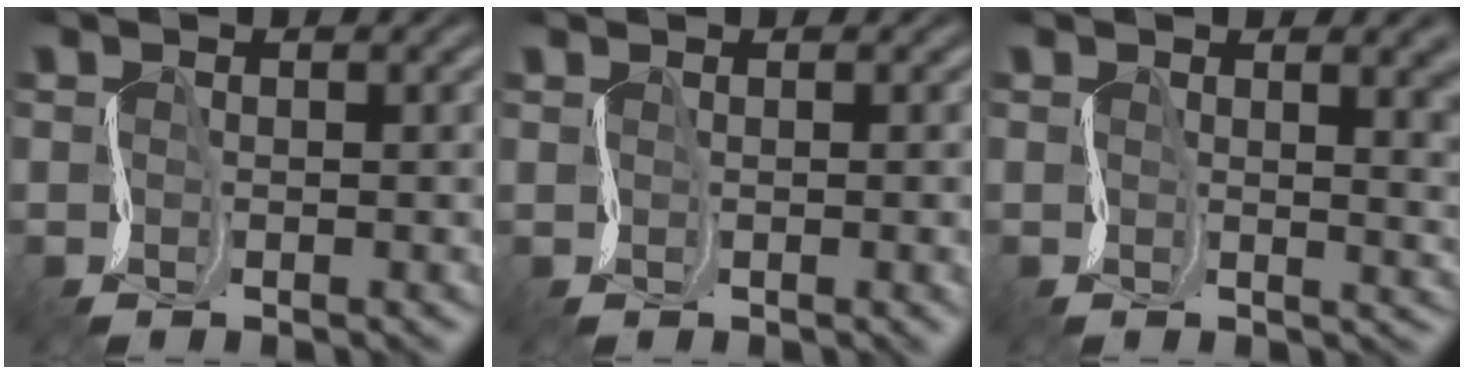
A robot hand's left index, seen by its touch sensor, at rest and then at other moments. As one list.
[{"total": 1.4, "force": [0.4, 0.7, 1.1], "torque": [-0.001, 0.003, 0.008]}, {"total": 6.4, "force": [1.7, 3.4, 5.1], "torque": [-0.032, 0.000, 0.023]}]